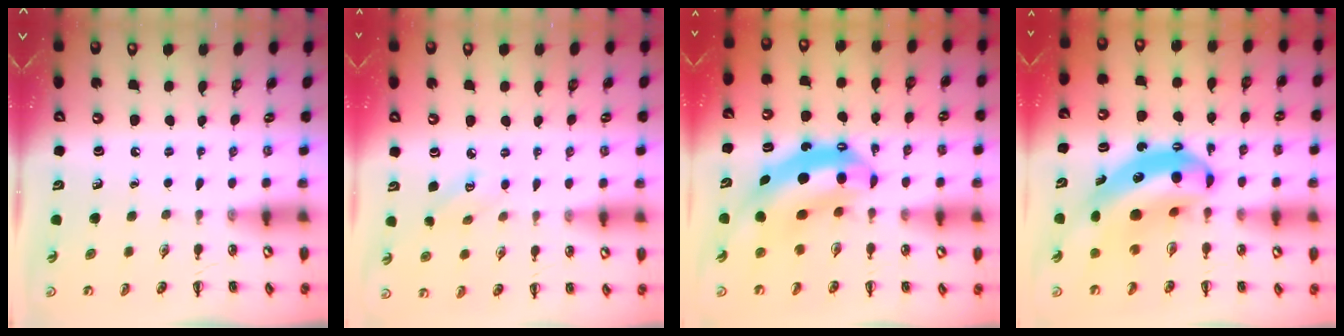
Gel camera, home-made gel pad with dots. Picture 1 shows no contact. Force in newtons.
{"total": 2.9, "press": 2.8, "slide": 0.8}
{"total": 8.9, "press": 8.6, "slide": 2.3}
{"total": 12.9, "press": 12.4, "slide": 3.4}